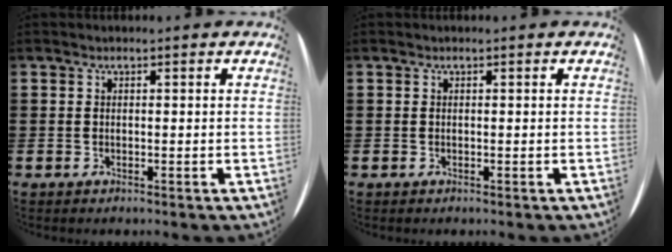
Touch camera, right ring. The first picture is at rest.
{"total": 0.0}